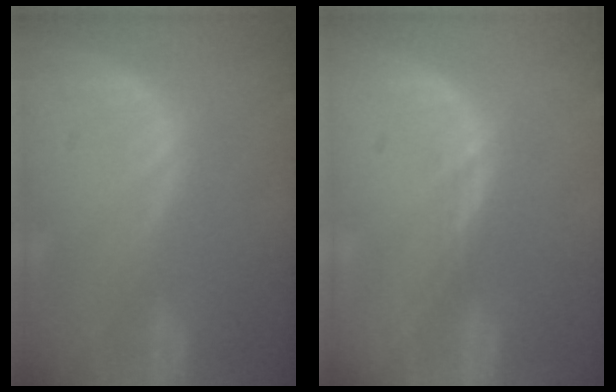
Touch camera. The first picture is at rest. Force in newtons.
{"total": 0.8, "press": 0.6, "slide": 0.6}